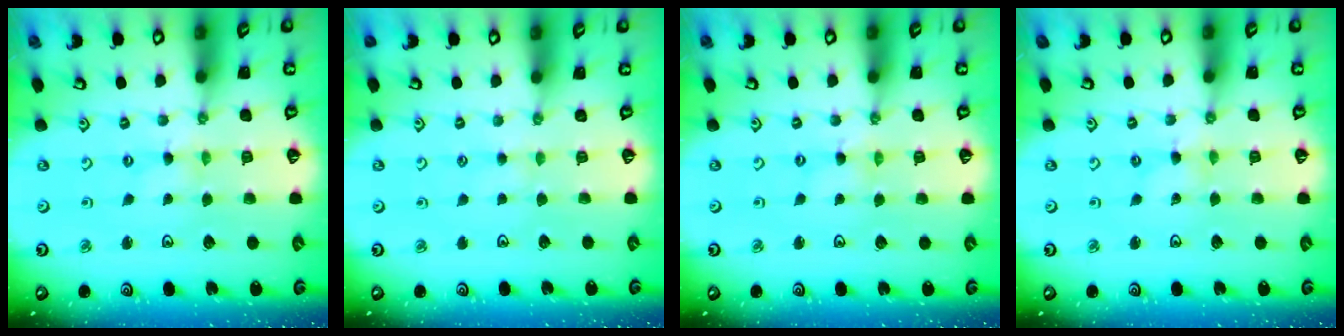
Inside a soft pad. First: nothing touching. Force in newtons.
{"total": 1.8, "press": 1.7, "slide": 0.3}
{"total": 0.7, "press": 0.7, "slide": 0.2}
{"total": 0.0}